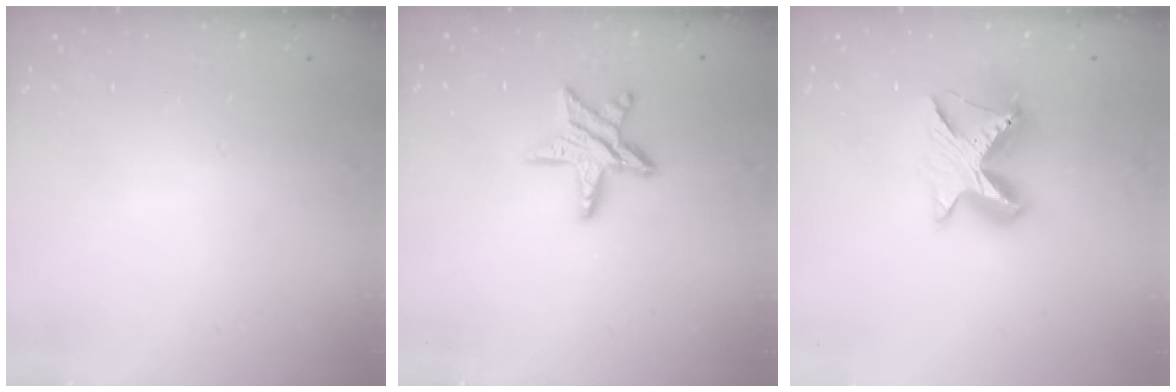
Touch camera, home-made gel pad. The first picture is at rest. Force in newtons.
{"total": 11.5, "press": 11.5, "slide": 1.0}
{"total": 9.7, "press": 9.7, "slide": 0.8}